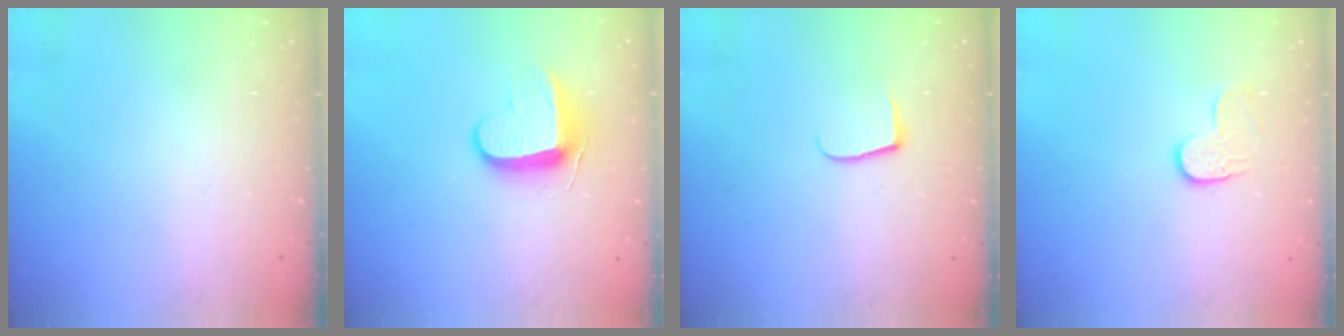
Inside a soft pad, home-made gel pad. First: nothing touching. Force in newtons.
{"total": 8.9, "press": 8.9, "slide": 0.8}
{"total": 5.2, "press": 5.2, "slide": 0.7}
{"total": 6.3, "press": 6.3, "slide": 0.4}